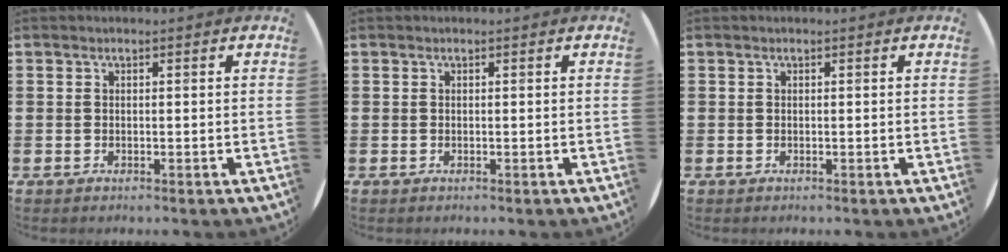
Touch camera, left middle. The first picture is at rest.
{"total": 0.0}
{"total": 0.0}